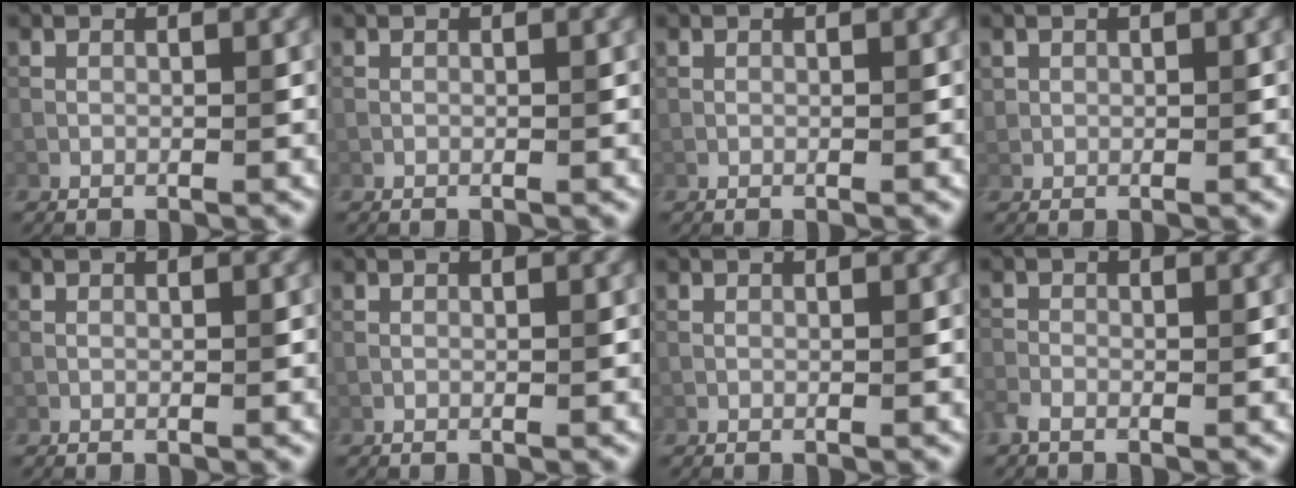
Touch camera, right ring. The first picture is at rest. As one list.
[{"total": 0.0}, {"total": 0.0}, {"total": 1.1, "force": [0.5, 0.9, 0.0], "torque": [-0.008, -0.002, 0.016]}, {"total": 0.0}, {"total": 0.0}, {"total": 0.0}, {"total": 2.4, "force": [-1.4, 1.3, 1.5], "torque": [-0.041, 0.000, -0.032]}]